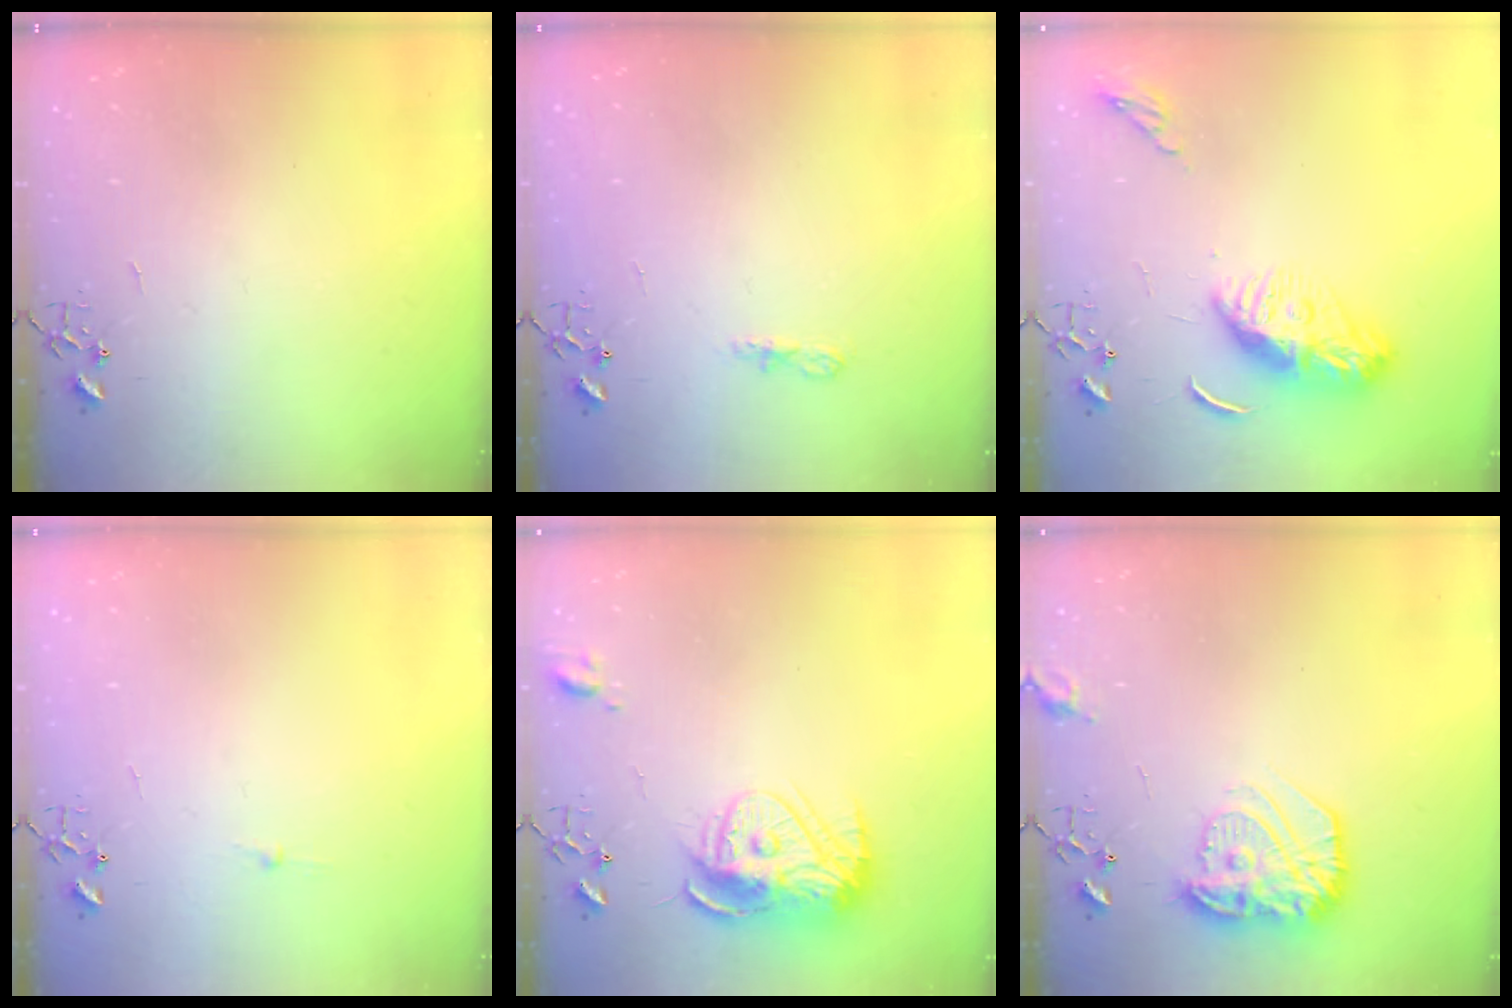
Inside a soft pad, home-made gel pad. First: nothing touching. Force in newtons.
{"total": 5.1, "press": 5.1, "slide": 0.6}
{"total": 11.5, "press": 11.4, "slide": 0.6}
{"total": 2.8, "press": 2.8, "slide": 0.3}
{"total": 14.3, "press": 14.2, "slide": 1.2}
{"total": 16.6, "press": 16.6, "slide": 0.9}